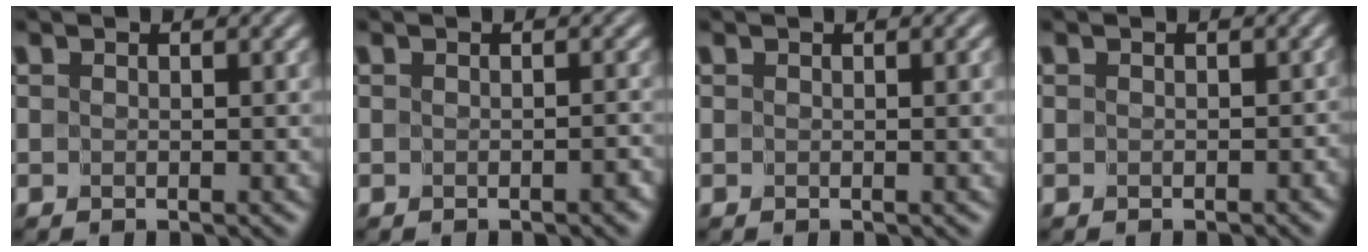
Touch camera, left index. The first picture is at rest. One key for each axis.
{"total": 0.6, "fx": -0.6, "fy": 0.1, "fz": 0.3, "tx": -0.007, "ty": 0.000, "tz": -0.006}
{"total": 0.6, "fx": 0.0, "fy": -0.1, "fz": 0.6, "tx": -0.008, "ty": 0.000, "tz": 0.000}
{"total": 0.8, "fx": -0.3, "fy": 0.7, "fz": 0.3, "tx": 0.007, "ty": -0.003, "tz": -0.003}